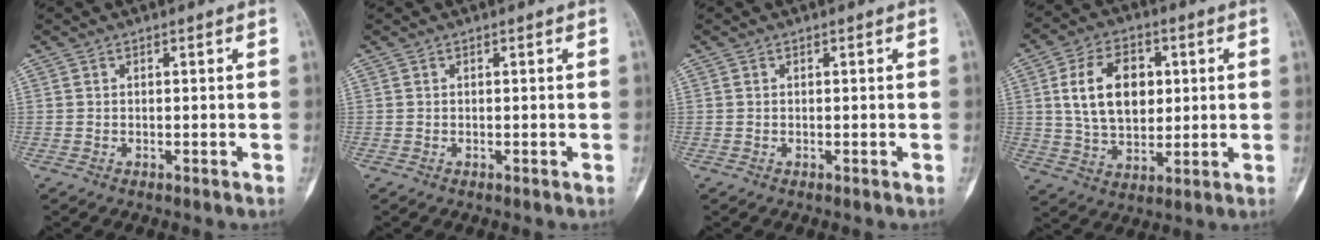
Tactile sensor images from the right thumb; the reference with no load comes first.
{"total": 0.0}
{"total": 0.0}
{"total": 13.9, "force": [2.8, 9.1, 10.1], "torque": [-0.145, -0.006, 0.053]}